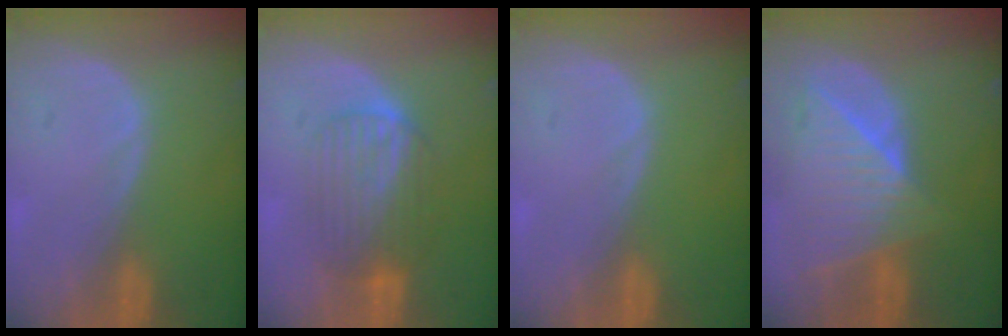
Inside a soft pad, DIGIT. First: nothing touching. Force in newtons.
{"total": 6.7, "press": 6.6, "slide": 0.6}
{"total": 0.0}
{"total": 9.2, "press": 8.2, "slide": 4.1}